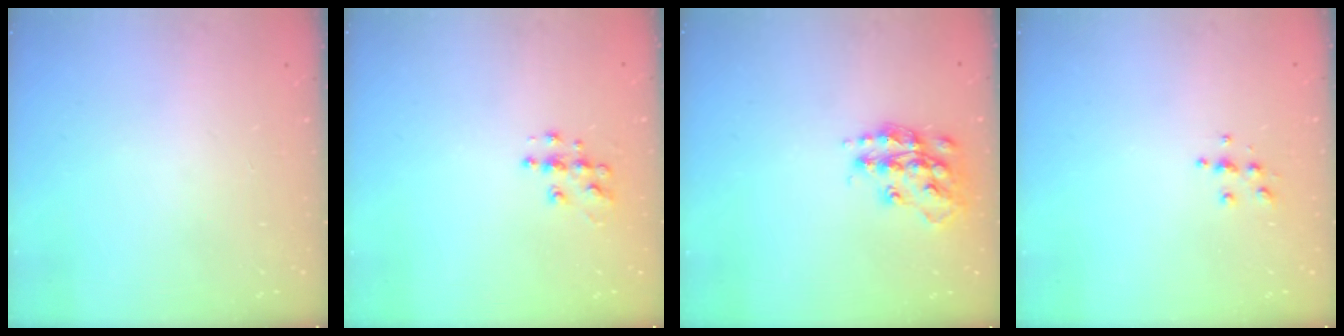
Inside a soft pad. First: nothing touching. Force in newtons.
{"total": 7.0, "press": 6.9, "slide": 0.3}
{"total": 14.7, "press": 14.7, "slide": 0.9}
{"total": 4.9, "press": 4.9, "slide": 0.5}